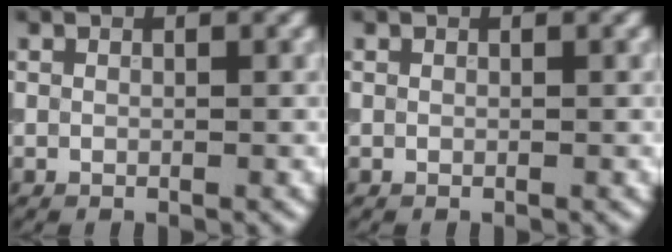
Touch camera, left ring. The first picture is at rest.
{"total": 0.0}